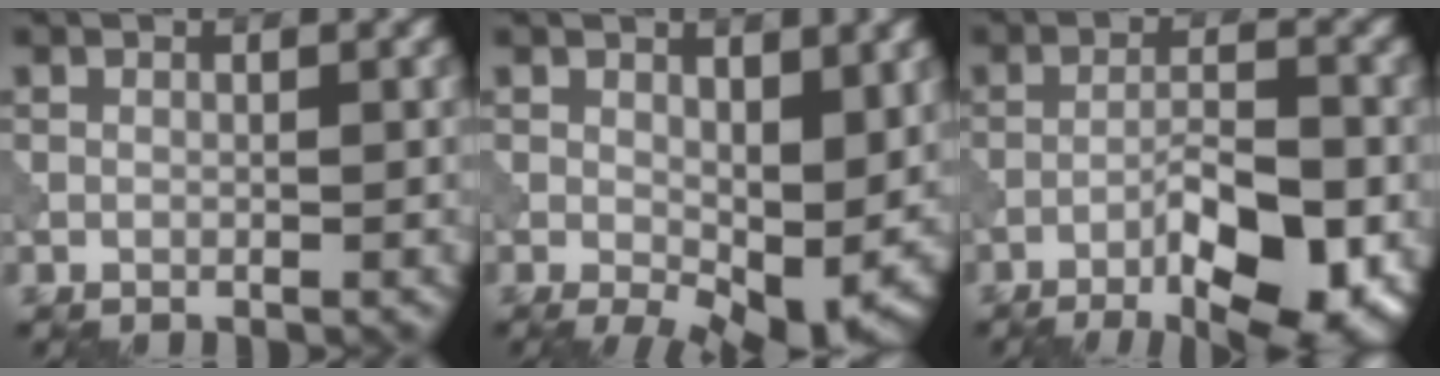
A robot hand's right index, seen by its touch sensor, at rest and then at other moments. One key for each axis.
{"total": 7.4, "fx": 0.0, "fy": 3.9, "fz": 6.3, "tx": -0.092, "ty": -0.021, "tz": 0.013}
{"total": 8.4, "fx": -4.3, "fy": 2.4, "fz": 6.8, "tx": -0.106, "ty": 0.001, "tz": -0.062}